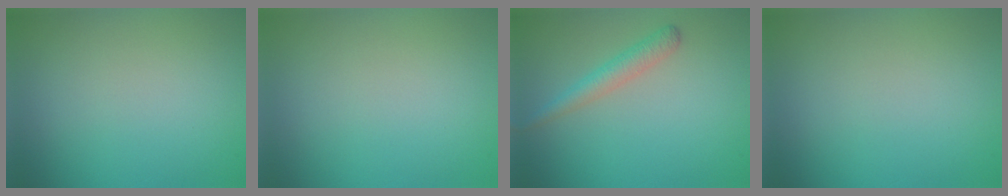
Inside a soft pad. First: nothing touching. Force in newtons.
{"total": 0.0}
{"total": 2.3, "press": 2.3, "slide": 0.0}
{"total": 0.0}